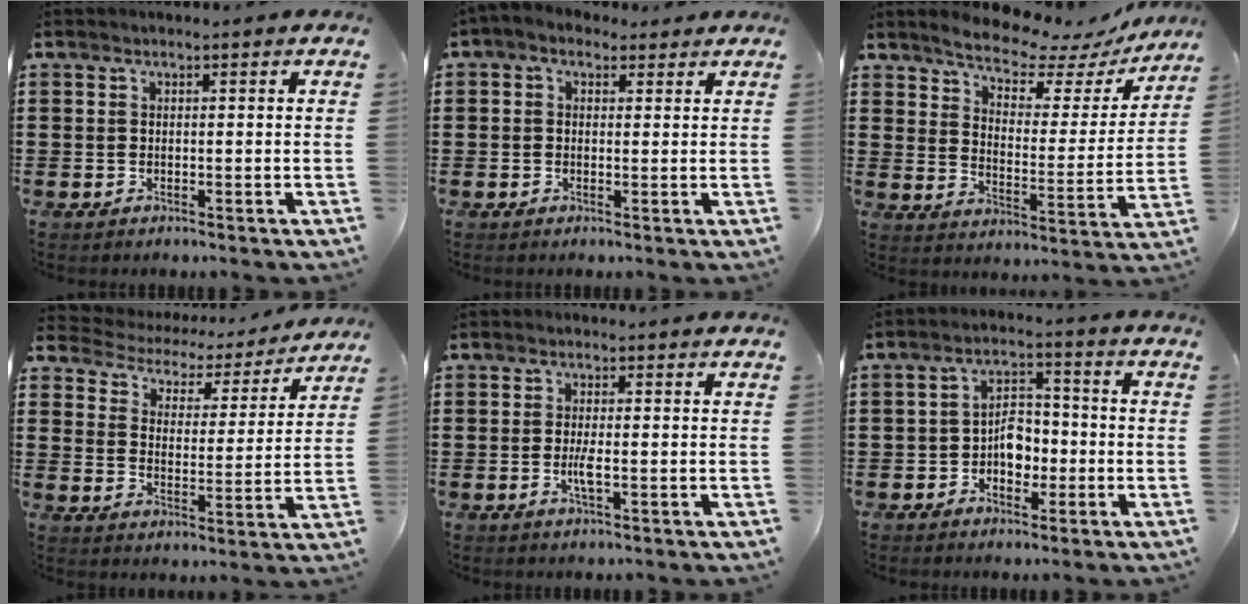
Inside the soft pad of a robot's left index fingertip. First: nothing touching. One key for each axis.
{"total": 1.6, "fx": 0.5, "fy": 1.3, "fz": 0.8, "tx": -0.020, "ty": 0.008, "tz": 0.009}
{"total": 6.7, "fx": 6.2, "fy": 1.4, "fz": 2.0, "tx": -0.063, "ty": -0.045, "tz": 0.104}
{"total": 3.3, "fx": 3.2, "fy": 1.0, "fz": -0.1, "tx": -0.026, "ty": -0.026, "tz": 0.045}
{"total": 2.6, "fx": -0.7, "fy": 0.4, "fz": 2.5, "tx": -0.052, "ty": -0.004, "tz": -0.014}
{"total": 5.0, "fx": -1.6, "fy": 3.4, "fz": 3.3, "tx": -0.056, "ty": 0.007, "tz": -0.034}